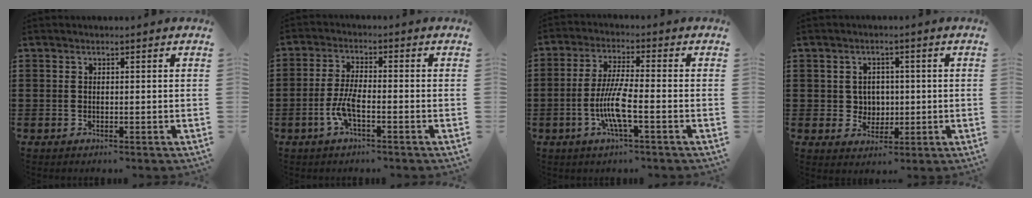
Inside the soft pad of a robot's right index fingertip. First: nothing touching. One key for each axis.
{"total": 4.8, "fx": -2.0, "fy": 1.1, "fz": 4.2, "tx": -0.105, "ty": -0.010, "tz": -0.045}
{"total": 7.7, "fx": -2.5, "fy": 1.0, "fz": 7.2, "tx": -0.162, "ty": -0.017, "tz": -0.056}
{"total": 3.2, "fx": 0.2, "fy": 3.0, "fz": 1.0, "tx": -0.025, "ty": 0.006, "tz": -0.001}